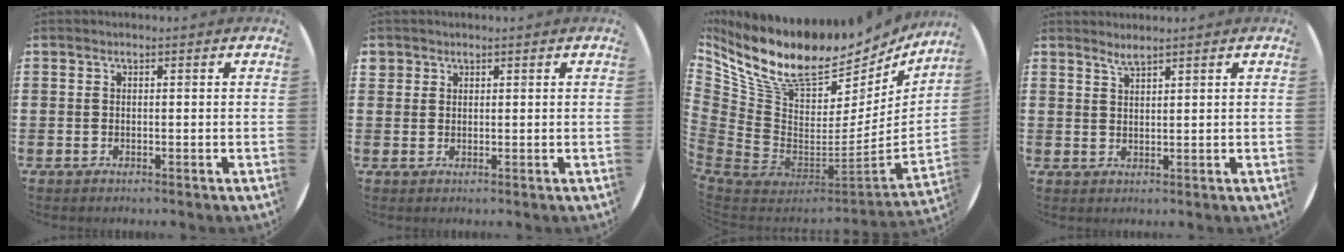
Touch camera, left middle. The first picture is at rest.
{"total": 1.3, "force": [1.0, 0.8, -0.1], "torque": [0.001, 0.003, 0.021]}
{"total": 13.2, "force": [9.1, 6.9, 6.6], "torque": [-0.168, -0.076, 0.161]}
{"total": 1.8, "force": [1.7, 0.0, 0.5], "torque": [-0.011, 0.000, 0.033]}